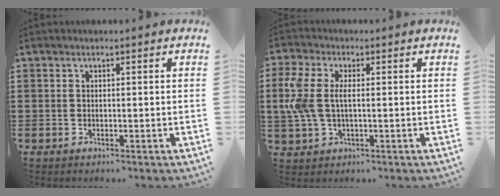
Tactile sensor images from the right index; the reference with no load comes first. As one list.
[{"total": 5.9, "force": [0.3, 3.2, 5.0], "torque": [-0.134, -0.004, -0.005]}]